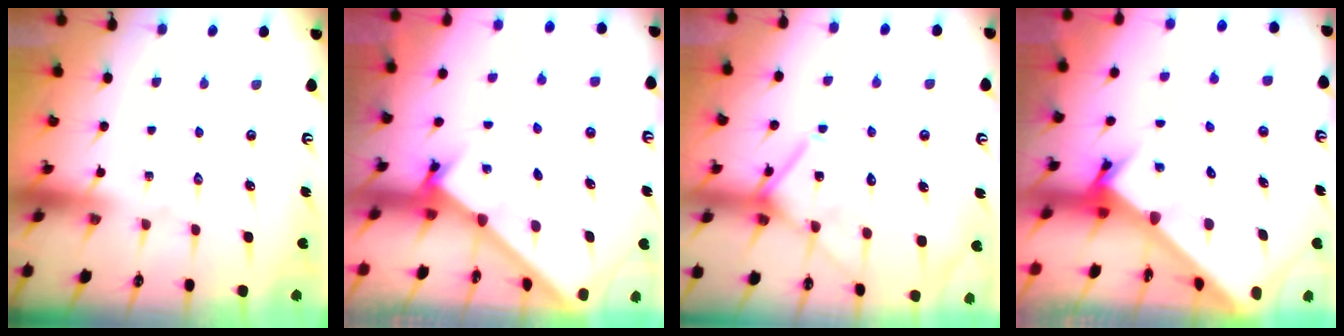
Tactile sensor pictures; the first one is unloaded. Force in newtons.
{"total": 1.7, "press": 1.7, "slide": 0.2}
{"total": 14.2, "press": 14.1, "slide": 0.7}
{"total": 3.5, "press": 3.5, "slide": 0.4}